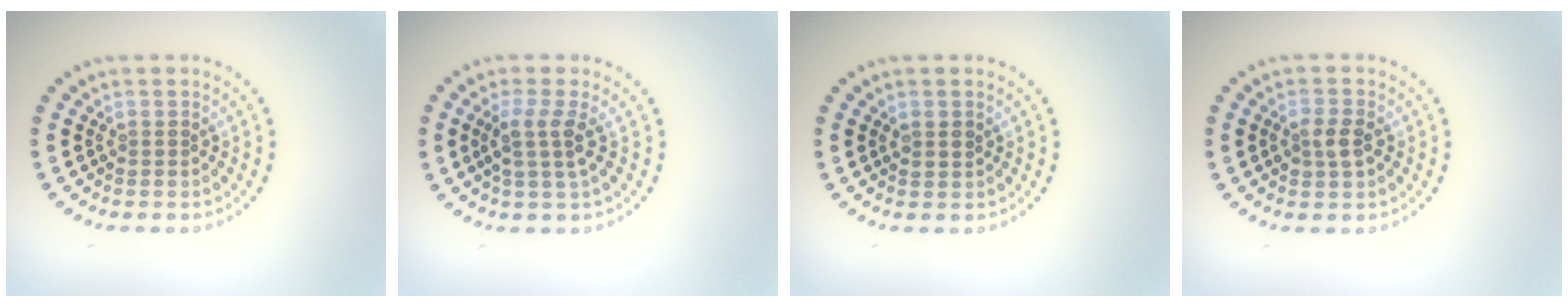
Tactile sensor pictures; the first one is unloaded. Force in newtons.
{"total": 2.6, "press": 2.1, "slide": 1.6}
{"total": 1.1, "press": 1.0, "slide": 0.4}
{"total": 2.0, "press": 2.0, "slide": 0.4}